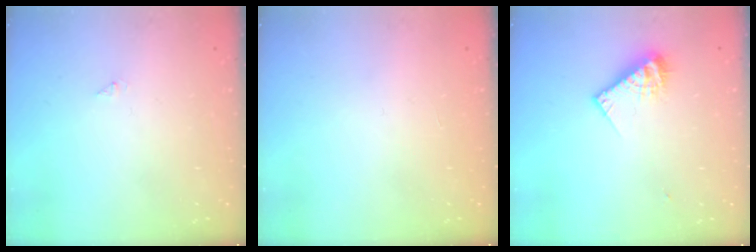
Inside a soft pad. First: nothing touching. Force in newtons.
{"total": 0.0}
{"total": 9.1, "press": 9.0, "slide": 0.9}